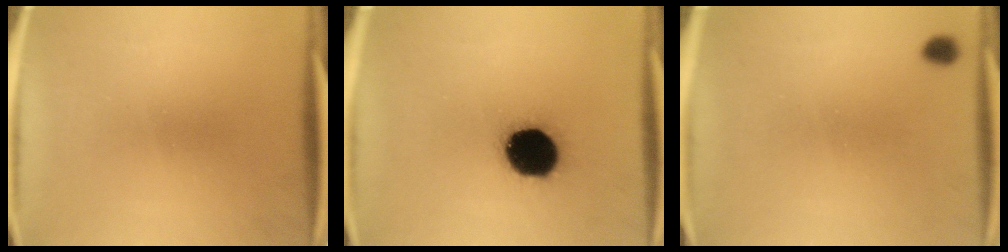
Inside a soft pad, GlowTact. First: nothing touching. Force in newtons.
{"total": 17.4}
{"total": 2.9}